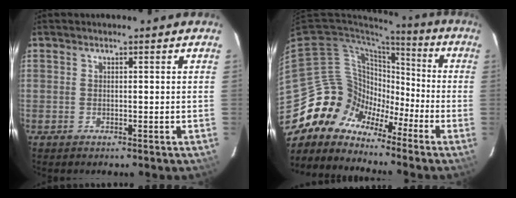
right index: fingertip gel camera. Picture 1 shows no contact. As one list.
[{"total": 10.9, "force": [-8.3, 7.0, 0.8], "torque": [-0.018, 0.041, -0.170]}]